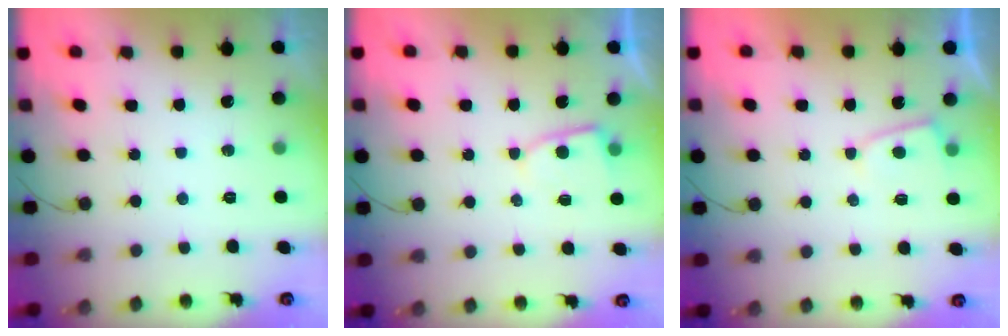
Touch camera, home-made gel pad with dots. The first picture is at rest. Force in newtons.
{"total": 4.6, "press": 4.6, "slide": 0.4}
{"total": 3.3, "press": 3.2, "slide": 0.4}